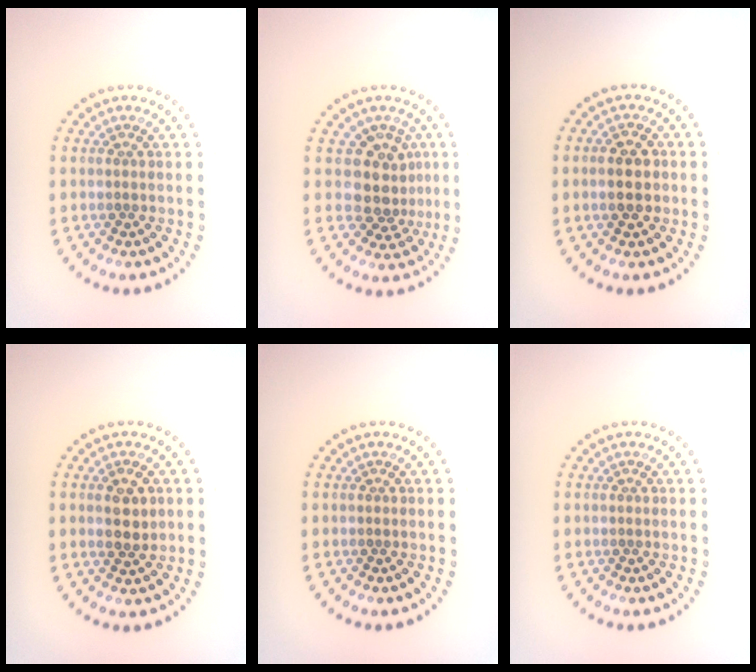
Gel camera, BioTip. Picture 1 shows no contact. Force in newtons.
{"total": 3.8, "press": 3.0, "slide": 2.3}
{"total": 2.8, "press": 2.8, "slide": 0.2}
{"total": 2.4, "press": 2.4, "slide": 0.4}
{"total": 0.0}
{"total": 0.0}